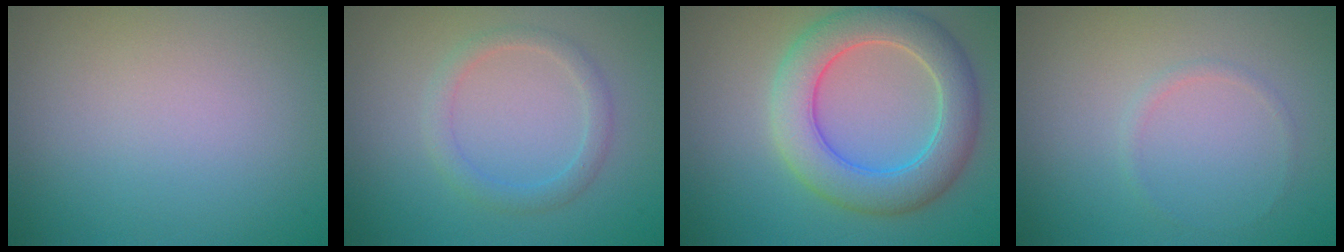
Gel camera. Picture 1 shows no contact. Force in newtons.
{"total": 2.0, "press": 1.9, "slide": 0.1}
{"total": 6.6, "press": 6.6, "slide": 0.5}
{"total": 0.7, "press": 0.7, "slide": 0.1}